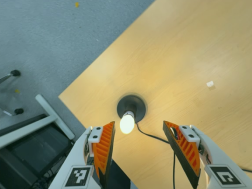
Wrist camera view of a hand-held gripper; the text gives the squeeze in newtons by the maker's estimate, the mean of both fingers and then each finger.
{"total": 0.0}